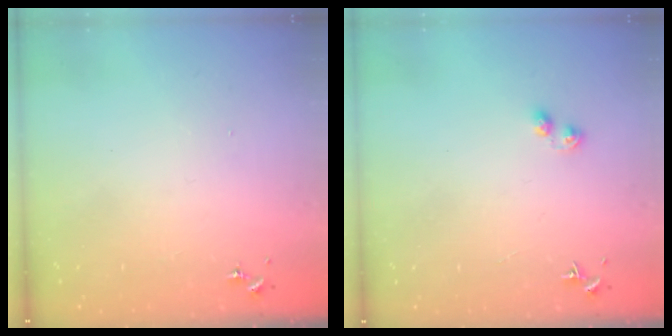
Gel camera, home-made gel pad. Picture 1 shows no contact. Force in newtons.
{"total": 2.9, "press": 2.9, "slide": 0.4}